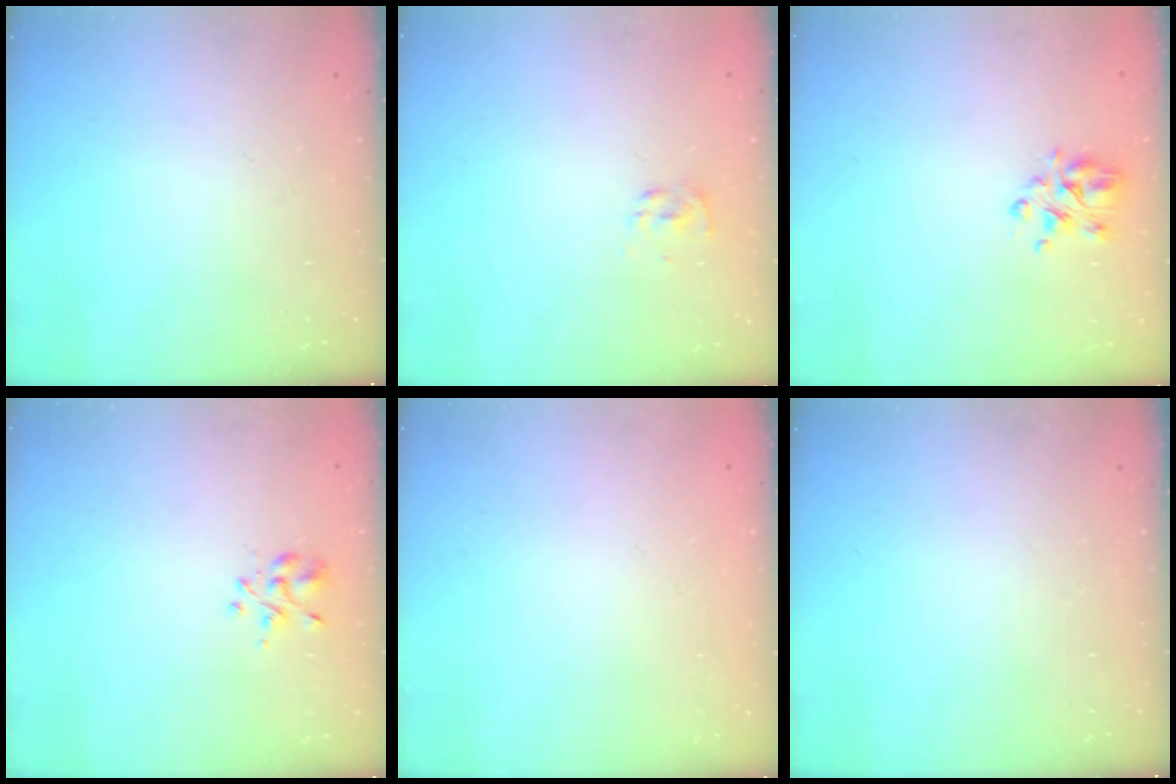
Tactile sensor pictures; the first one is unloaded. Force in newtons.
{"total": 2.3, "press": 2.1, "slide": 0.9}
{"total": 5.1, "press": 4.8, "slide": 1.8}
{"total": 2.4, "press": 2.1, "slide": 1.2}
{"total": 1.8, "press": 1.8, "slide": 0.2}
{"total": 0.0}